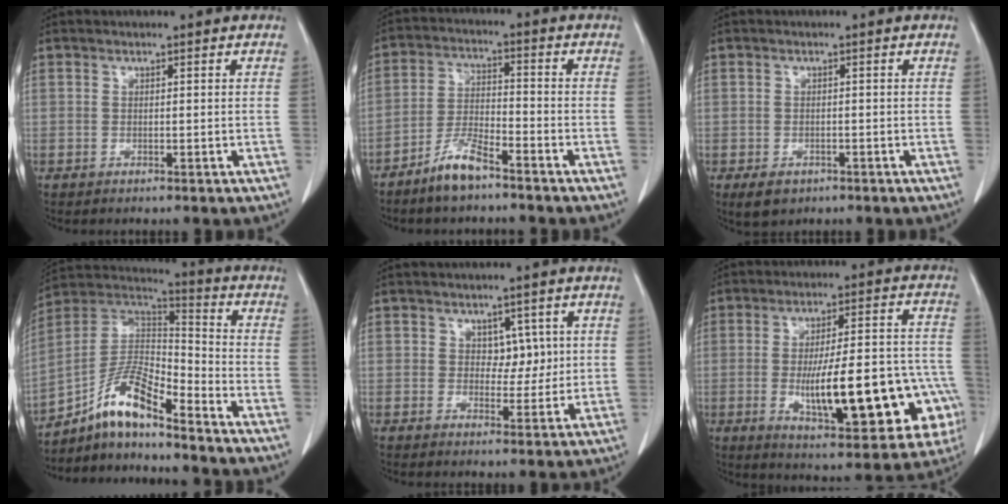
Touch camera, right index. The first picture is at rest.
{"total": 6.4, "force": [-5.0, 1.3, 3.9], "torque": [-0.080, -0.006, -0.098]}
{"total": 3.1, "force": [-1.7, 2.2, 1.3], "torque": [-0.021, -0.001, -0.017]}
{"total": 11.3, "force": [-8.2, 2.0, 7.4], "torque": [-0.146, 0.027, -0.150]}
{"total": 3.8, "force": [1.0, 2.6, 2.6], "torque": [-0.025, 0.002, 0.018]}
{"total": 22.7, "force": [-5.4, 5.6, 21.3], "torque": [-0.248, 0.021, -0.056]}